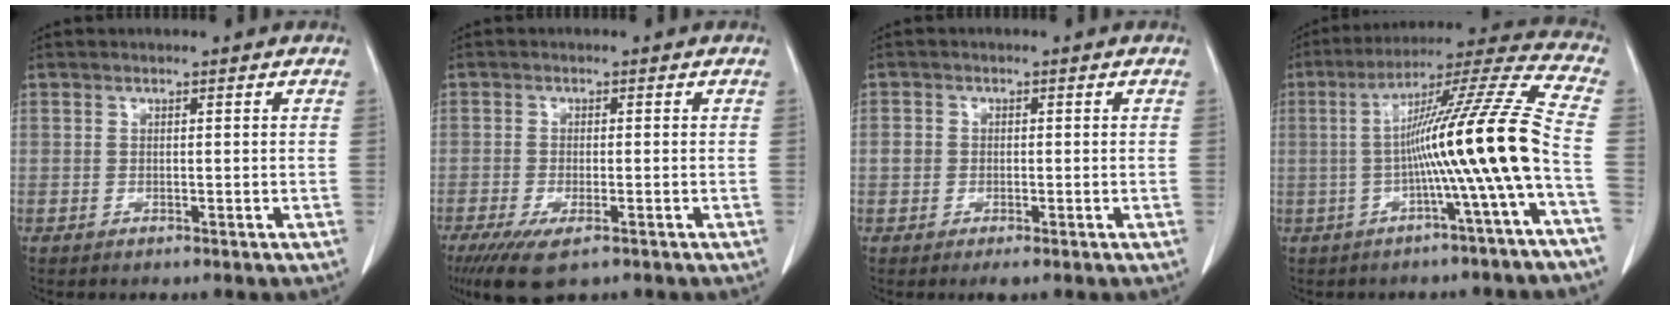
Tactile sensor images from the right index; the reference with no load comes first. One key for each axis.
{"total": 6.3, "fx": -3.9, "fy": 1.7, "fz": 4.7, "tx": -0.082, "ty": -0.016, "tz": -0.064}
{"total": 2.5, "fx": -0.6, "fy": 1.9, "fz": 1.5, "tx": -0.028, "ty": 0.005, "tz": -0.006}
{"total": 15.7, "fx": -2.9, "fy": -2.5, "fz": 15.2, "tx": -0.234, "ty": 0.015, "tz": -0.056}